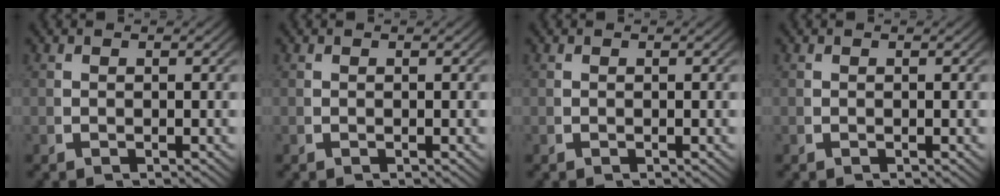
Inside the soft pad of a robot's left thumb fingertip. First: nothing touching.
{"total": 0.0}
{"total": 0.0}
{"total": 0.0}